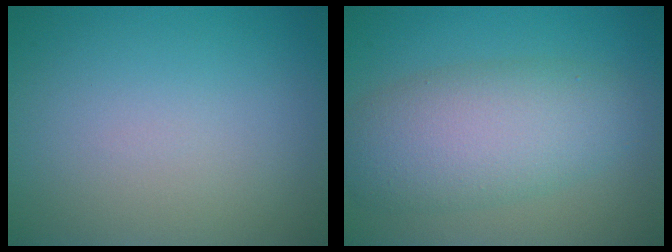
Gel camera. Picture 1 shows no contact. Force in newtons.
{"total": 6.9, "press": 6.9, "slide": 0.4}